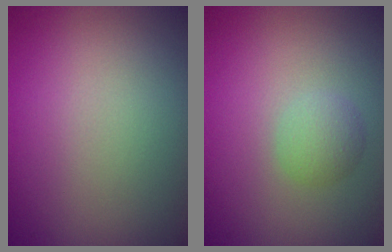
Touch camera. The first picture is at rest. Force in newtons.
{"total": 1.9, "press": 1.9, "slide": 0.1}